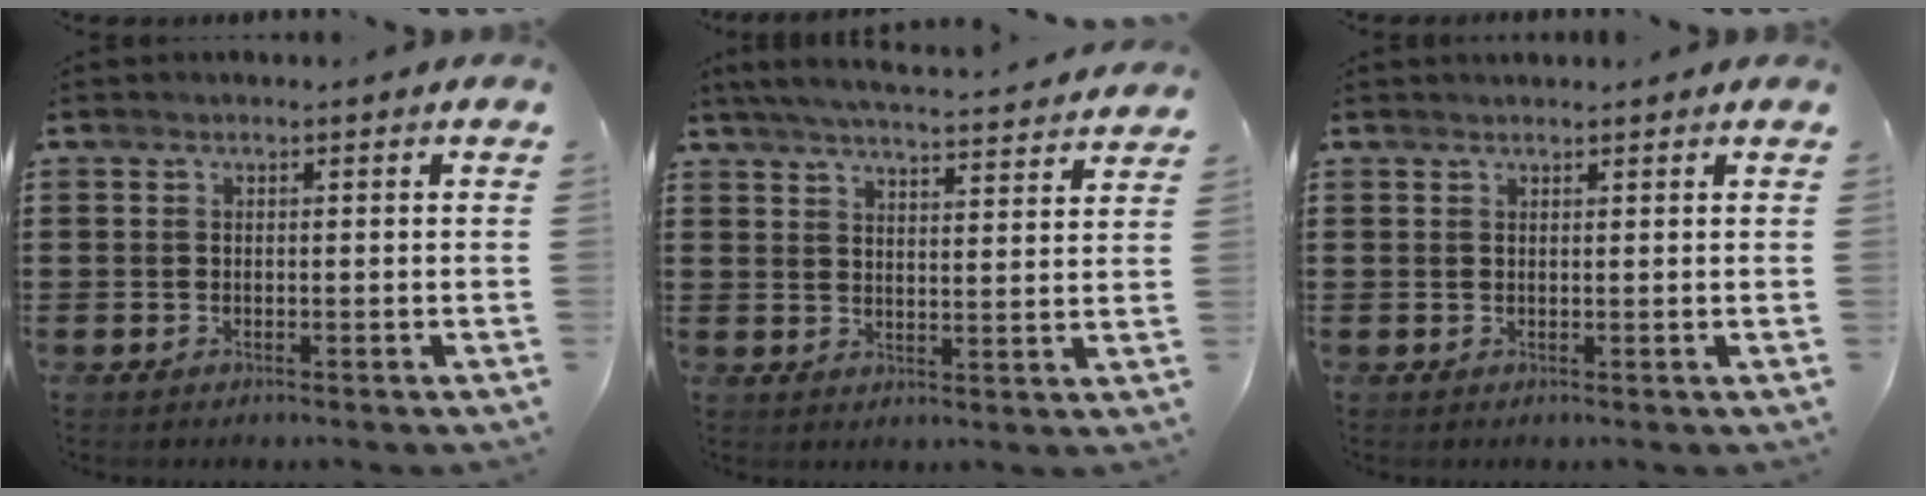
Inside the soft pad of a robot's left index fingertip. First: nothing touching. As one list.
[{"total": 5.4, "force": [5.1, -0.6, 1.7], "torque": [-0.052, -0.035, 0.087]}, {"total": 0.7, "force": [0.7, -0.1, 0.1], "torque": [-0.002, -0.001, 0.015]}]